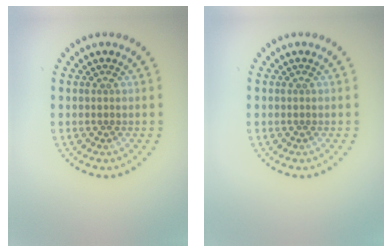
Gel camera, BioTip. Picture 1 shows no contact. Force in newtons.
{"total": 0.0}